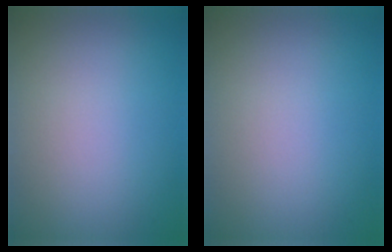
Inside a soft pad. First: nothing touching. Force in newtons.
{"total": 0.0}